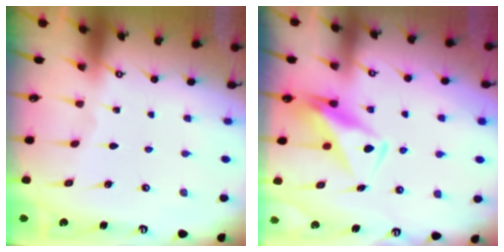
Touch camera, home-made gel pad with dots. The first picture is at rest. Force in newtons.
{"total": 10.7, "press": 10.6, "slide": 1.0}